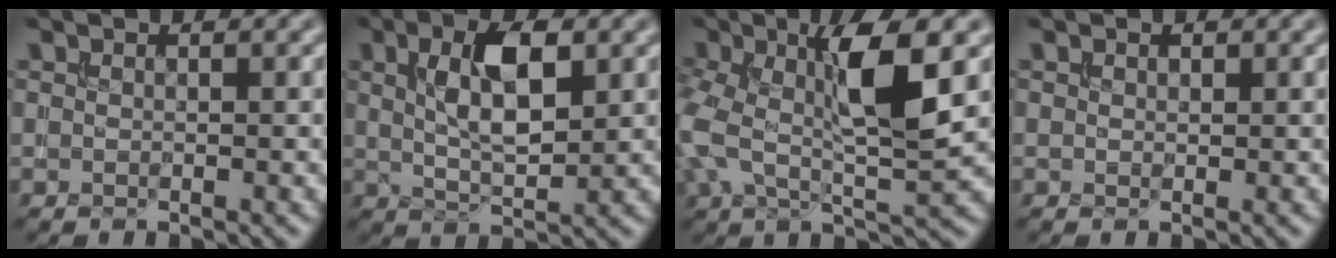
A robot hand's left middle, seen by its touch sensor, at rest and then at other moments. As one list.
[{"total": 5.9, "force": [1.5, 2.5, 5.2], "torque": [-0.098, 0.001, 0.026]}, {"total": 9.0, "force": [0.9, 3.3, 8.3], "torque": [-0.162, 0.006, 0.009]}, {"total": 0.6, "force": [0.3, 0.5, 0.2], "torque": [0.000, -0.006, 0.004]}]